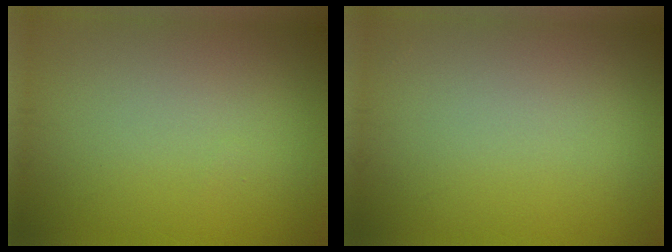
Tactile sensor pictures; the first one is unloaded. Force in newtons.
{"total": 0.0}